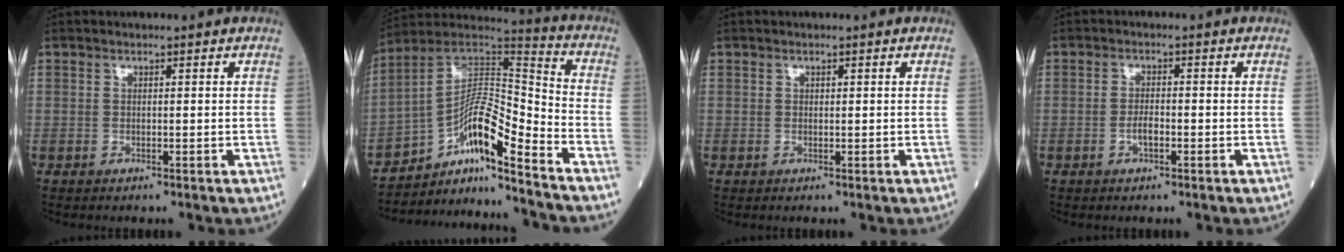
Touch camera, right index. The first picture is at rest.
{"total": 14.3, "force": [-9.7, 1.1, 10.4], "torque": [-0.184, 0.027, -0.165]}
{"total": 0.0}
{"total": 2.1, "force": [-0.8, 0.7, 1.8], "torque": [-0.033, 0.003, -0.013]}